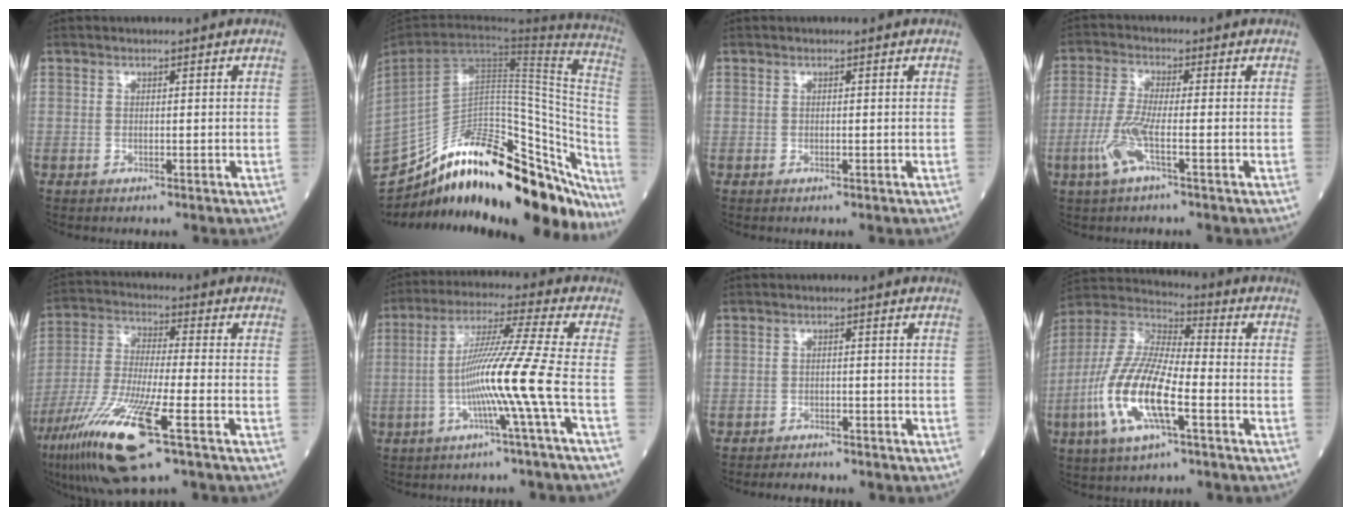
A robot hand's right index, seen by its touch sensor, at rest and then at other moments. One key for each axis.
{"total": 40.1, "fx": -32.2, "fy": 10.1, "fz": 21.7, "tx": -0.304, "ty": -0.045, "tz": -0.455}
{"total": 0.0}
{"total": 5.8, "fx": -2.2, "fy": 0.4, "fz": 5.3, "tx": -0.126, "ty": -0.005, "tz": -0.047}
{"total": 16.7, "fx": -8.4, "fy": 1.6, "fz": 14.4, "tx": -0.314, "ty": -0.044, "tz": -0.157}
{"total": 10.7, "fx": -2.8, "fy": -2.8, "fz": 9.9, "tx": -0.189, "ty": 0.003, "tz": -0.055}
{"total": 3.2, "fx": -3.0, "fy": 0.9, "fz": 0.8, "tx": -0.016, "ty": -0.006, "tz": -0.043}
{"total": 15.2, "fx": -5.0, "fy": 3.8, "fz": 13.9, "tx": -0.304, "ty": -0.010, "tz": -0.098}